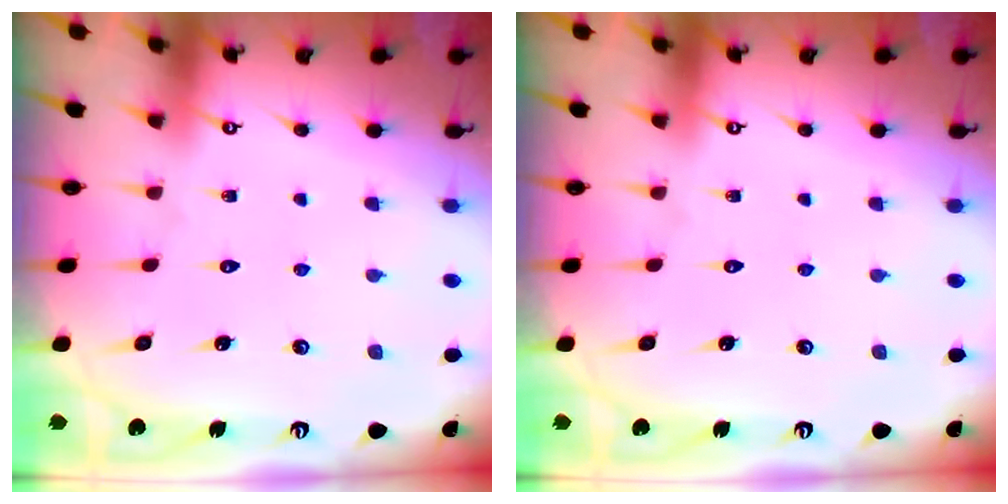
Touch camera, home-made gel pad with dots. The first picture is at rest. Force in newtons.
{"total": 0.0}